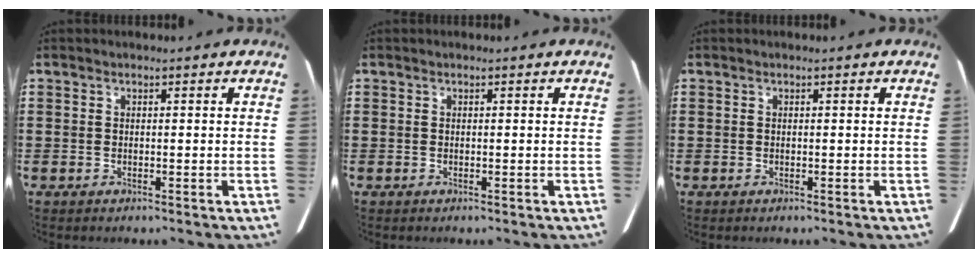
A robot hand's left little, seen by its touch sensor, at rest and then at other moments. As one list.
[{"total": 0.0}, {"total": 0.0}]